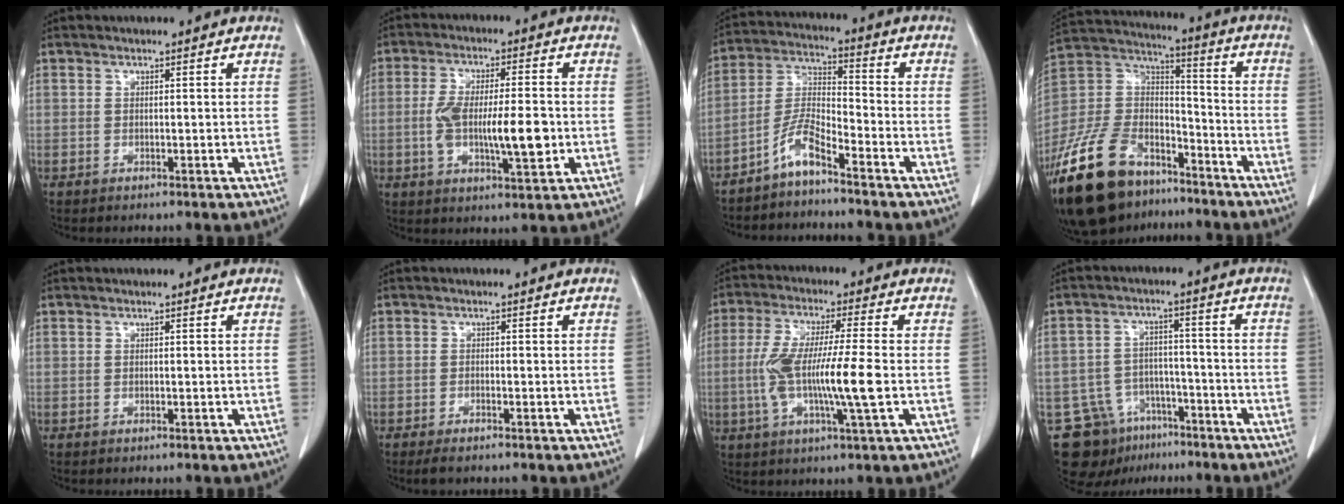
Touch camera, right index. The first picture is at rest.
{"total": 10.7, "force": [-1.4, 2.7, 10.3], "torque": [-0.187, 0.001, -0.020]}
{"total": 6.2, "force": [-4.7, 0.9, 3.9], "torque": [-0.094, -0.001, -0.100]}
{"total": 23.4, "force": [-16.1, 12.0, 12.0], "torque": [-0.305, 0.006, -0.293]}
{"total": 0.0}
{"total": 2.3, "force": [-1.9, 0.5, 1.3], "torque": [-0.024, -0.005, -0.030]}
{"total": 11.8, "force": [-1.6, 0.4, 11.7], "torque": [-0.230, -0.005, -0.036]}
{"total": 11.4, "force": [-7.5, 8.1, 3.1], "torque": [-0.058, 0.031, -0.113]}